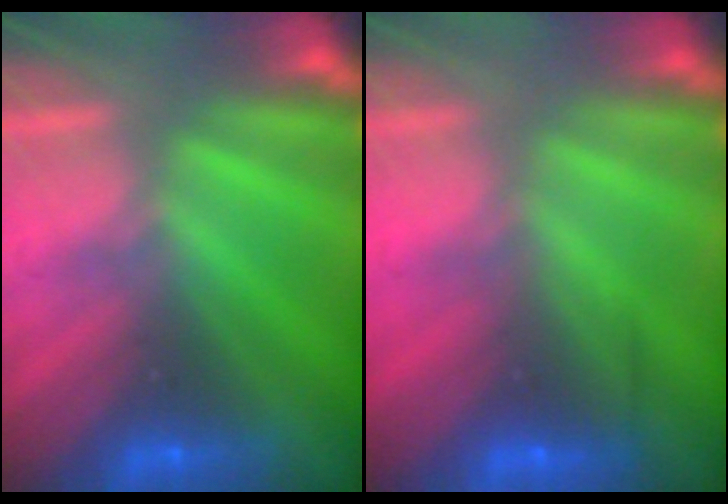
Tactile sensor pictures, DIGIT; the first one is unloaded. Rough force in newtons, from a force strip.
{"total": 2.2}